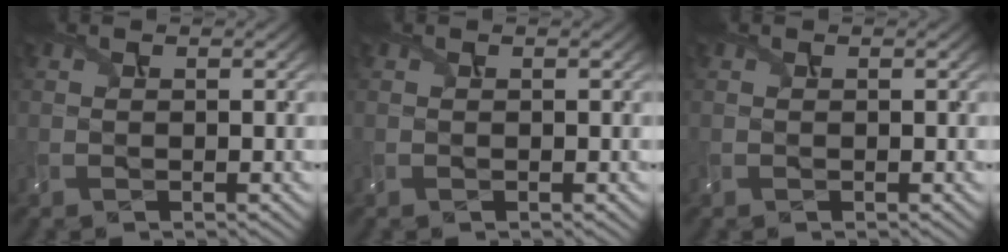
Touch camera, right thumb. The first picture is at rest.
{"total": 0.0}
{"total": 0.0}